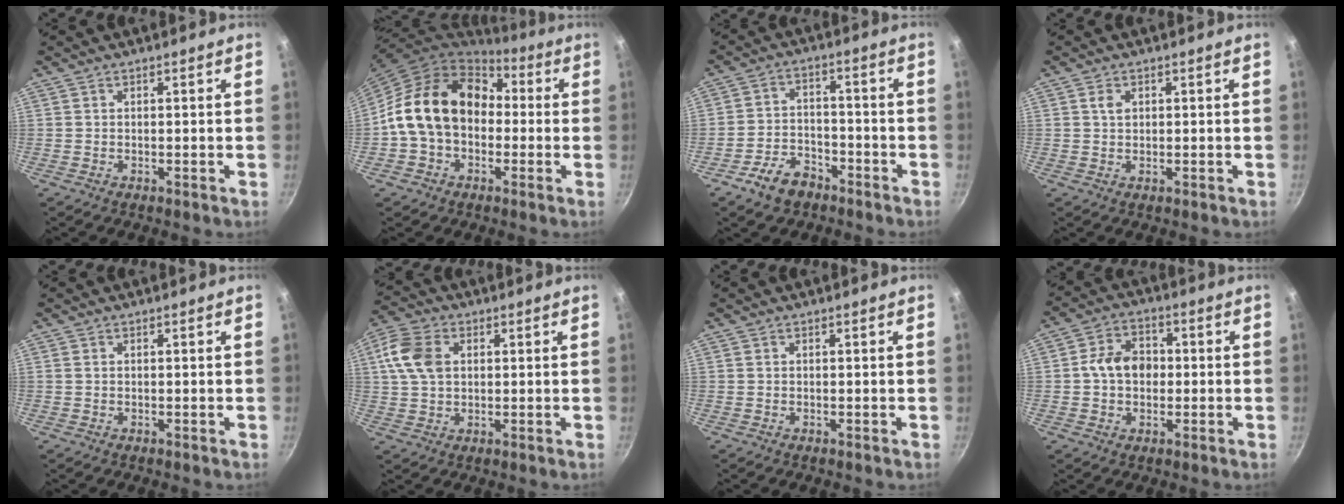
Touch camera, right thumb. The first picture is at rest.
{"total": 17.3, "force": [0.3, 13.0, 11.4], "torque": [-0.164, 0.046, -0.006]}
{"total": 7.7, "force": [-4.9, 4.7, 3.5], "torque": [-0.048, 0.045, -0.089]}
{"total": 1.9, "force": [0.6, 1.3, 1.3], "torque": [-0.019, -0.002, 0.009]}
{"total": 0.6, "force": [0.1, 0.4, 0.4], "torque": [-0.007, 0.002, 0.000]}
{"total": 9.4, "force": [2.0, 6.6, 6.4], "torque": [-0.119, 0.007, 0.028]}
{"total": 0.0}
{"total": 8.0, "force": [-0.2, 6.2, 5.2], "torque": [-0.065, 0.017, -0.014]}